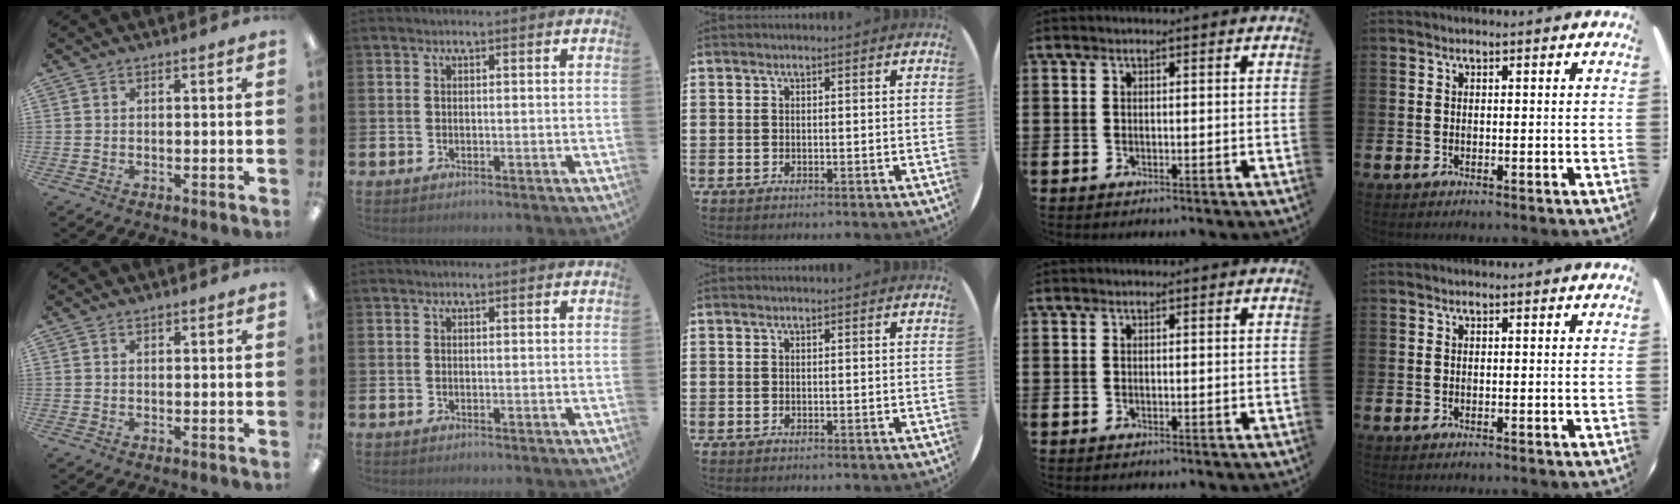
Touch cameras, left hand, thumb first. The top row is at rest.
{"thumb": {"total": 0.7, "force": [0.4, 0.4, 0.4], "torque": [0.001, -0.001, 0.006]}}